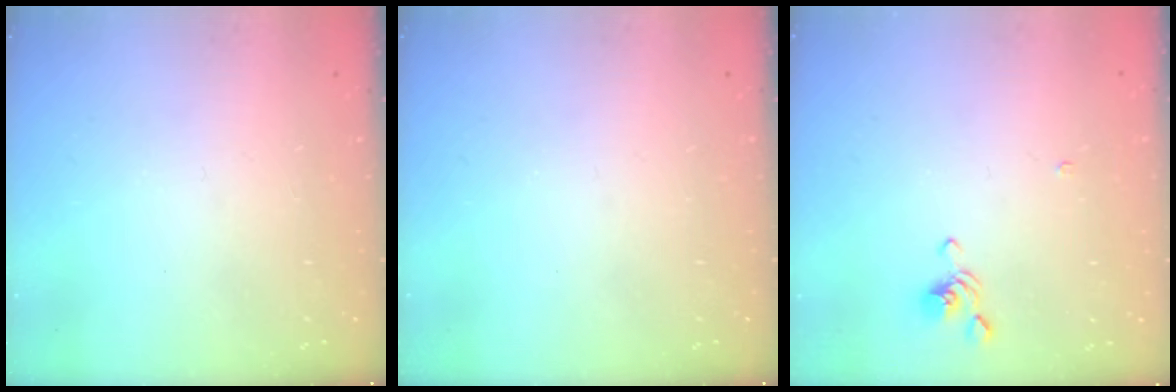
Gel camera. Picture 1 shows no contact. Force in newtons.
{"total": 0.0}
{"total": 3.2, "press": 3.2, "slide": 0.7}